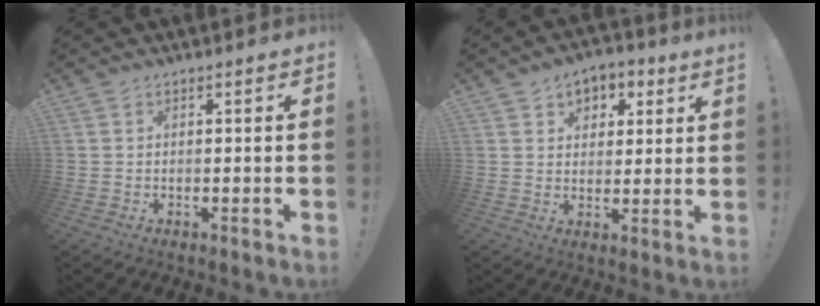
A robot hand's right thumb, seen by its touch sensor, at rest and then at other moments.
{"total": 5.7, "force": [3.0, 4.4, 2.1], "torque": [-0.026, -0.017, 0.056]}